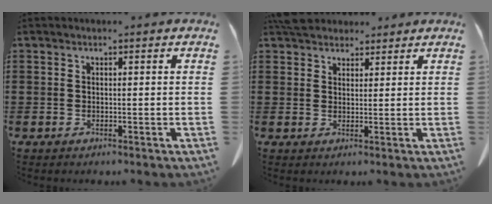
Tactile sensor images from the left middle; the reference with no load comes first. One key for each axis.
{"total": 4.0, "fx": 3.6, "fy": 1.4, "fz": 1.0, "tx": -0.022, "ty": -0.004, "tz": 0.069}